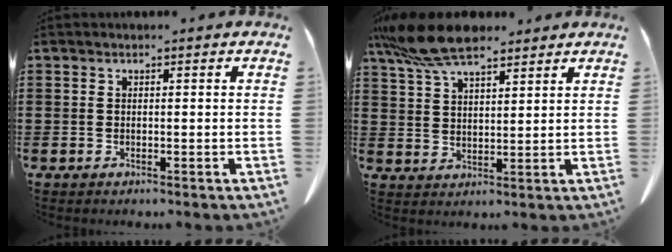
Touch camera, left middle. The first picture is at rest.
{"total": 9.6, "force": [7.6, 2.6, 5.2], "torque": [-0.123, -0.011, 0.145]}